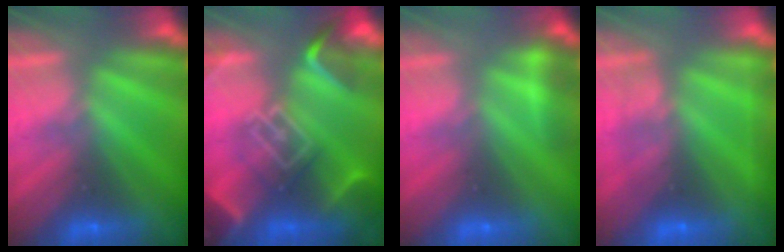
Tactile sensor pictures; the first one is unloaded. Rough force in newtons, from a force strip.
{"total": 7.2}
{"total": 2.5}
{"total": 2.2}